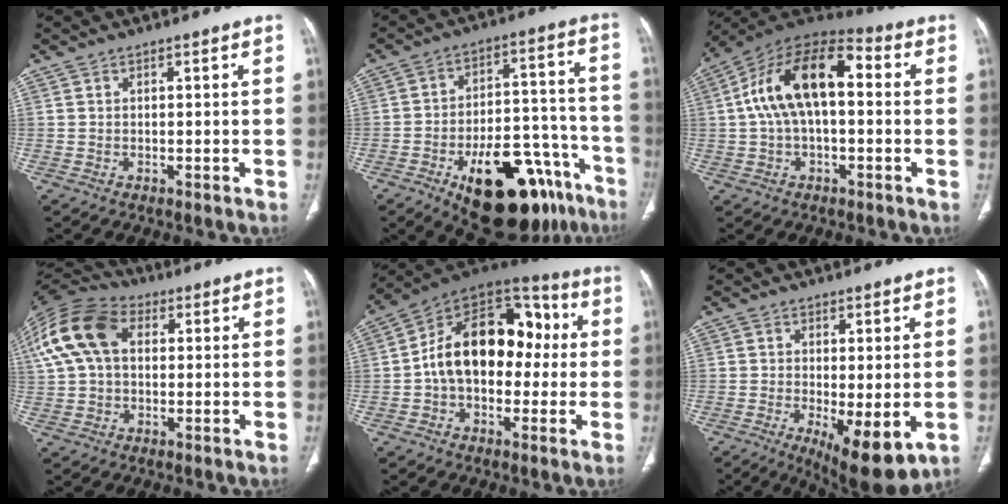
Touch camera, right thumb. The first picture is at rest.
{"total": 24.8, "force": [-14.0, 11.6, 16.9], "torque": [-0.174, 0.083, -0.198]}
{"total": 16.7, "force": [1.7, 8.6, 14.2], "torque": [-0.249, 0.048, 0.020]}
{"total": 15.9, "force": [3.9, 10.7, 11.2], "torque": [-0.235, 0.032, 0.065]}
{"total": 19.9, "force": [0.6, 13.2, 14.9], "torque": [-0.204, 0.052, -0.001]}
{"total": 10.3, "force": [-2.6, 3.6, 9.3], "torque": [-0.141, -0.025, -0.031]}